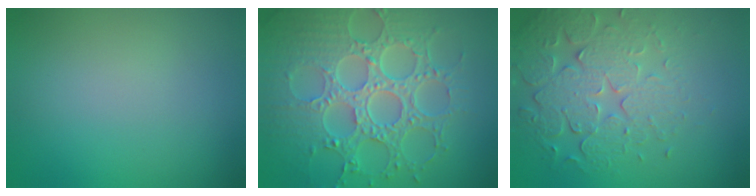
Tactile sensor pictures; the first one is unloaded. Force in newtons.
{"total": 8.8, "press": 6.6, "slide": 5.7}
{"total": 6.2, "press": 4.9, "slide": 3.9}